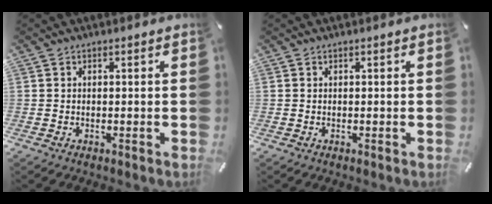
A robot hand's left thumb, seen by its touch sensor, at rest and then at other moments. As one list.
[{"total": 0.0}]